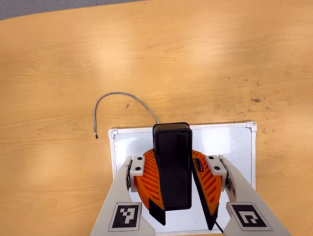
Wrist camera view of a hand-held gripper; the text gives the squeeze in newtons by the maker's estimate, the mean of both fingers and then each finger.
{"total": 10.4, "left": 10.7, "right": 10.1}